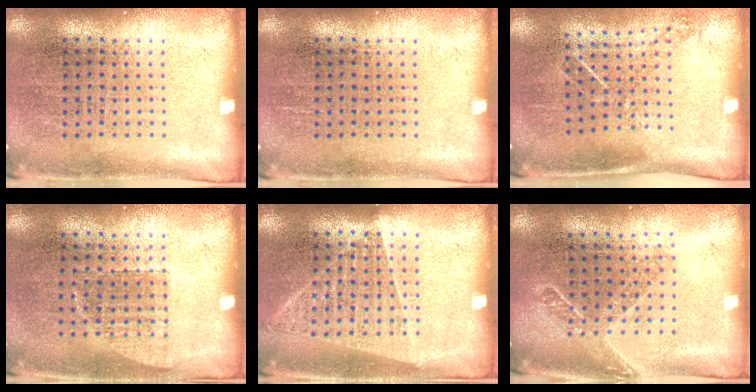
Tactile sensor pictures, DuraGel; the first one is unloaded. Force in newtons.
{"total": 0.0}
{"total": 1.1, "press": 0.9, "slide": 0.6}
{"total": 0.6, "press": 0.5, "slide": 0.2}
{"total": 1.4, "press": 1.3, "slide": 0.3}
{"total": 1.5, "press": 1.2, "slide": 0.9}